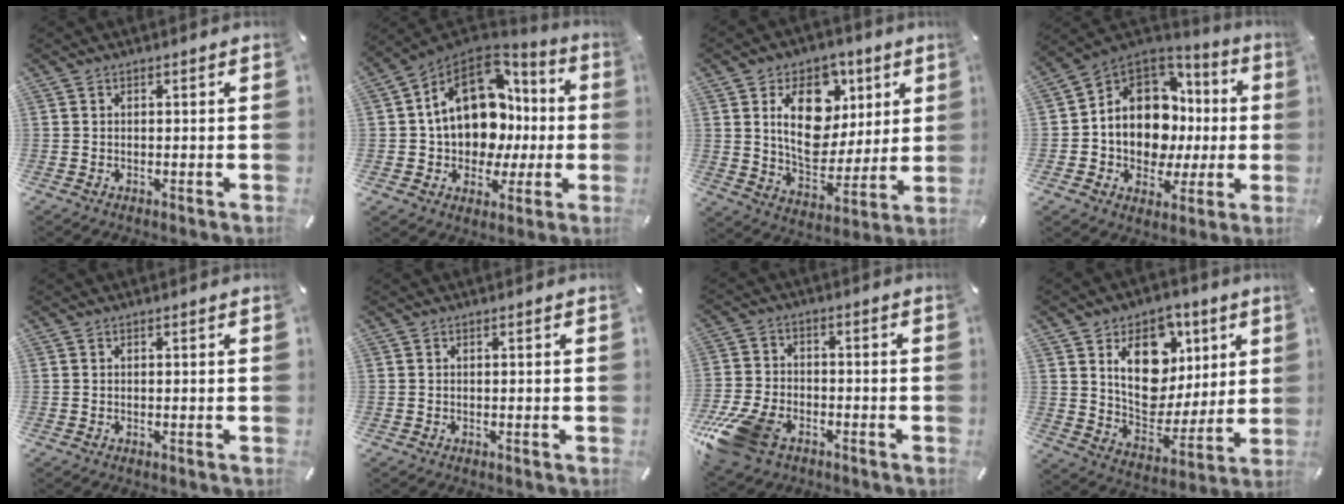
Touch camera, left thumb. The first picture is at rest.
{"total": 17.6, "force": [3.7, 13.3, 10.8], "torque": [-0.187, -0.017, 0.070]}
{"total": 17.4, "force": [5.7, 12.5, 10.6], "torque": [-0.164, -0.010, 0.106]}
{"total": 12.8, "force": [1.4, 11.0, 6.5], "torque": [-0.115, -0.027, 0.032]}
{"total": 0.0}
{"total": 0.0}
{"total": 13.8, "force": [-7.5, 8.6, 7.7], "torque": [-0.159, 0.038, -0.133]}
{"total": 16.9, "force": [6.5, 12.6, 9.1], "torque": [-0.123, -0.028, 0.123]}